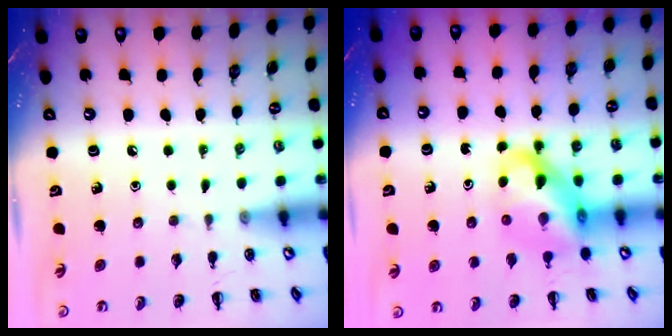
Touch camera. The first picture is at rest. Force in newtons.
{"total": 12.5, "press": 12.1, "slide": 3.0}